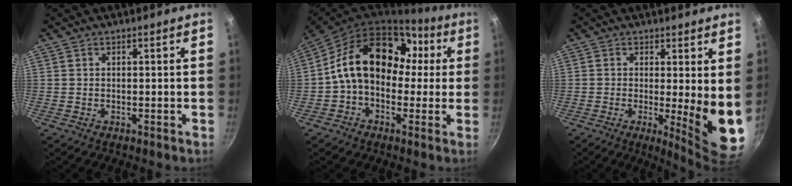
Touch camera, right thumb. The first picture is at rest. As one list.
[{"total": 18.2, "force": [2.0, 13.4, 12.2], "torque": [-0.164, 0.047, 0.016]}, {"total": 10.0, "force": [0.0, 2.0, 9.8], "torque": [-0.129, -0.033, 0.002]}]